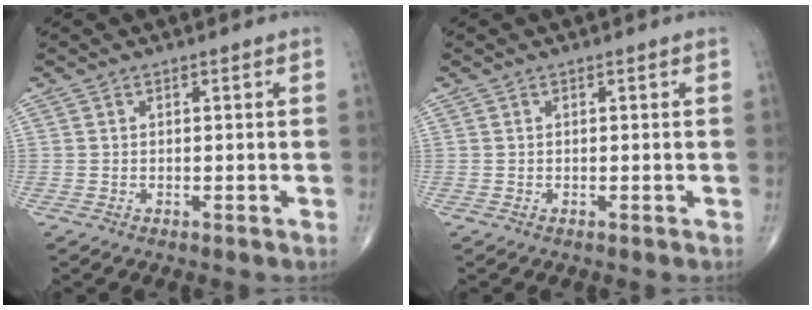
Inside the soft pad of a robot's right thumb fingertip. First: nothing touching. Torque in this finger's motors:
{"motor_torque": [0.09, 0.09, 0.00, 0.00, 0.00]}